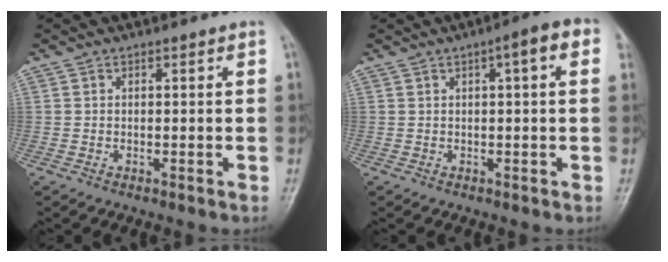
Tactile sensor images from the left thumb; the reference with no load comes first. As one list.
[{"total": 5.1, "force": [1.5, 1.1, 4.8], "torque": [-0.060, 0.016, 0.013]}]